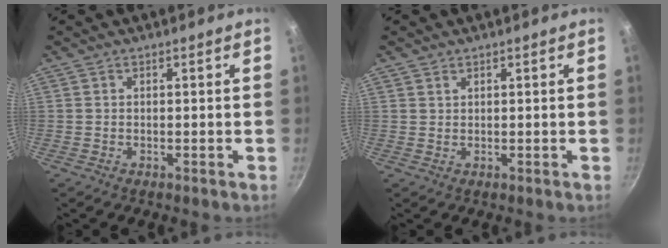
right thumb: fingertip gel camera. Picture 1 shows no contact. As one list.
[{"total": 0.9, "force": [0.6, 0.6, 0.3], "torque": [-0.003, -0.002, 0.012]}]